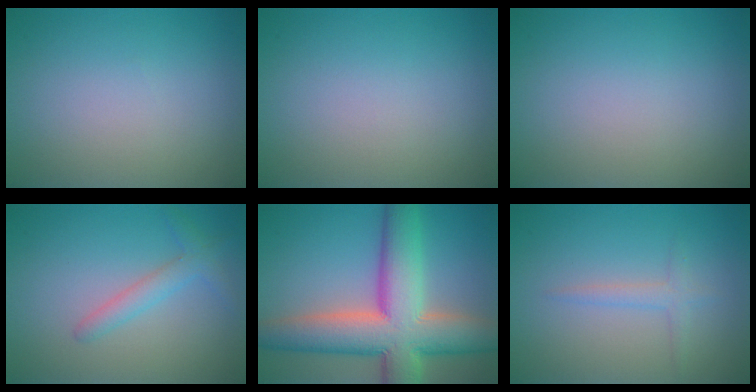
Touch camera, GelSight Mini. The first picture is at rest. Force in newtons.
{"total": 0.0}
{"total": 0.0}
{"total": 2.2, "press": 2.2, "slide": 0.1}
{"total": 11.9, "press": 11.9, "slide": 0.8}
{"total": 1.4, "press": 1.4, "slide": 0.1}